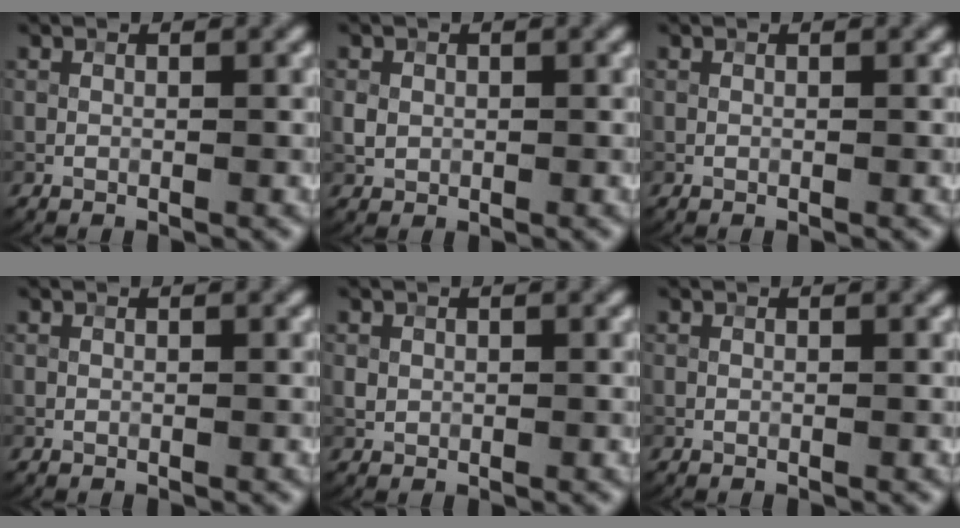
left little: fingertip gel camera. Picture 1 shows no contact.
{"total": 1.3, "force": [0.1, 1.2, 0.5], "torque": [-0.007, -0.002, 0.001]}
{"total": 0.0}
{"total": 0.0}
{"total": 0.7, "force": [0.2, 0.7, 0.2], "torque": [-0.001, -0.003, 0.004]}
{"total": 0.0}